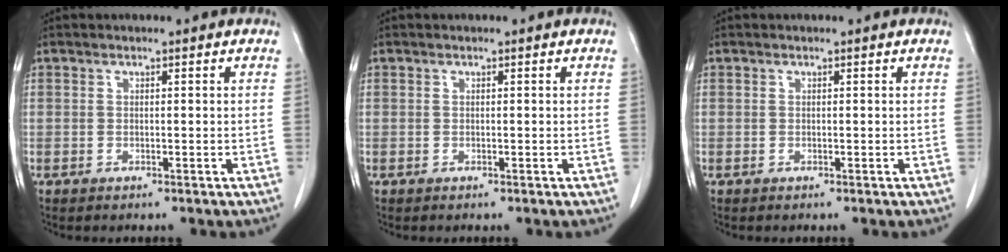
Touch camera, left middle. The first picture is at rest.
{"total": 0.0}
{"total": 0.0}